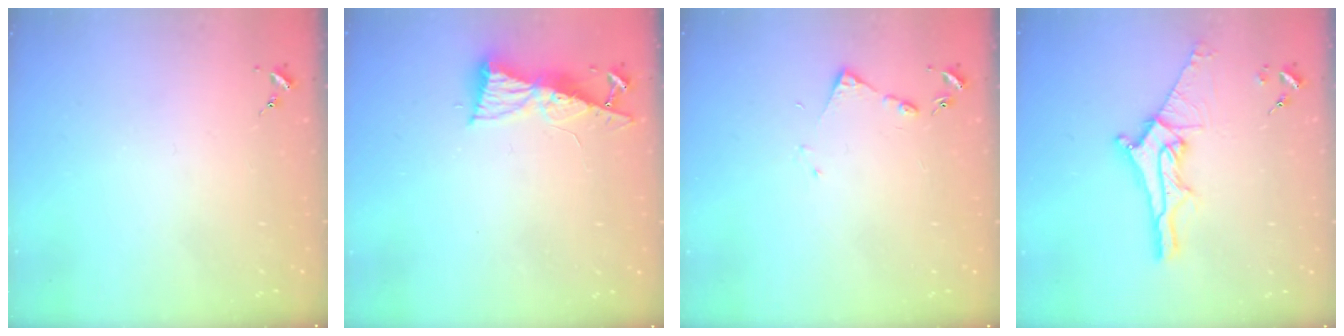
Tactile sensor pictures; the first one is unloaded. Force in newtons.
{"total": 8.6, "press": 8.6, "slide": 1.1}
{"total": 4.6, "press": 4.5, "slide": 0.5}
{"total": 13.3, "press": 13.3, "slide": 1.1}